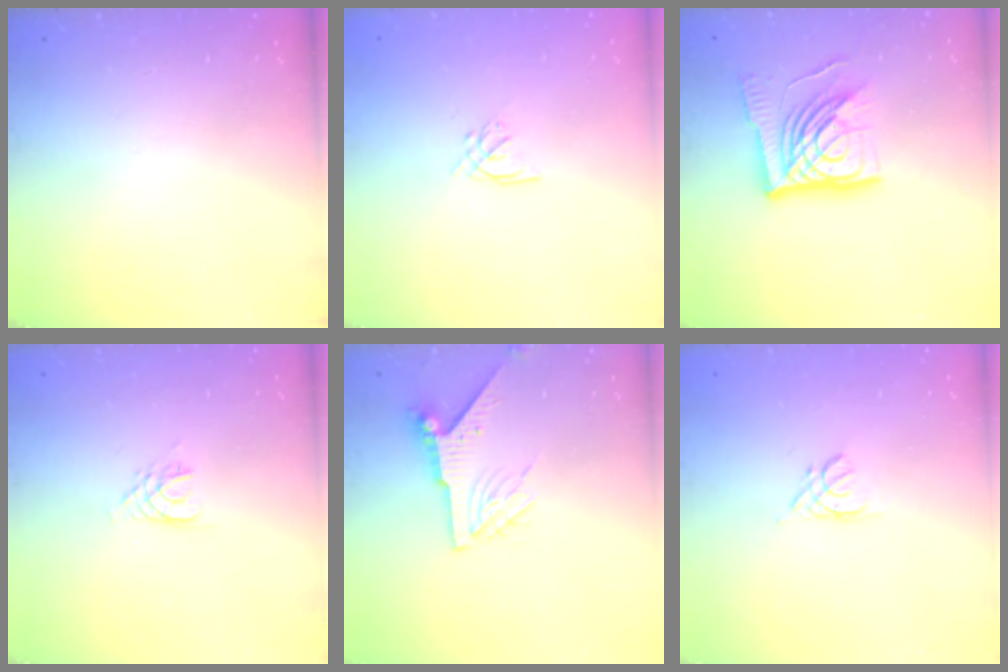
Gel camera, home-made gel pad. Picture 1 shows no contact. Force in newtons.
{"total": 1.4, "press": 1.3, "slide": 0.5}
{"total": 19.8, "press": 19.7, "slide": 2.5}
{"total": 3.0, "press": 2.9, "slide": 0.4}
{"total": 8.1, "press": 8.1, "slide": 0.5}
{"total": 2.5, "press": 2.5, "slide": 0.6}